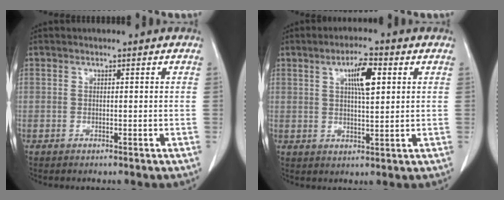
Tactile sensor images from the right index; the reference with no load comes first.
{"total": 6.1, "force": [2.1, 1.3, 5.5], "torque": [-0.097, 0.004, 0.035]}